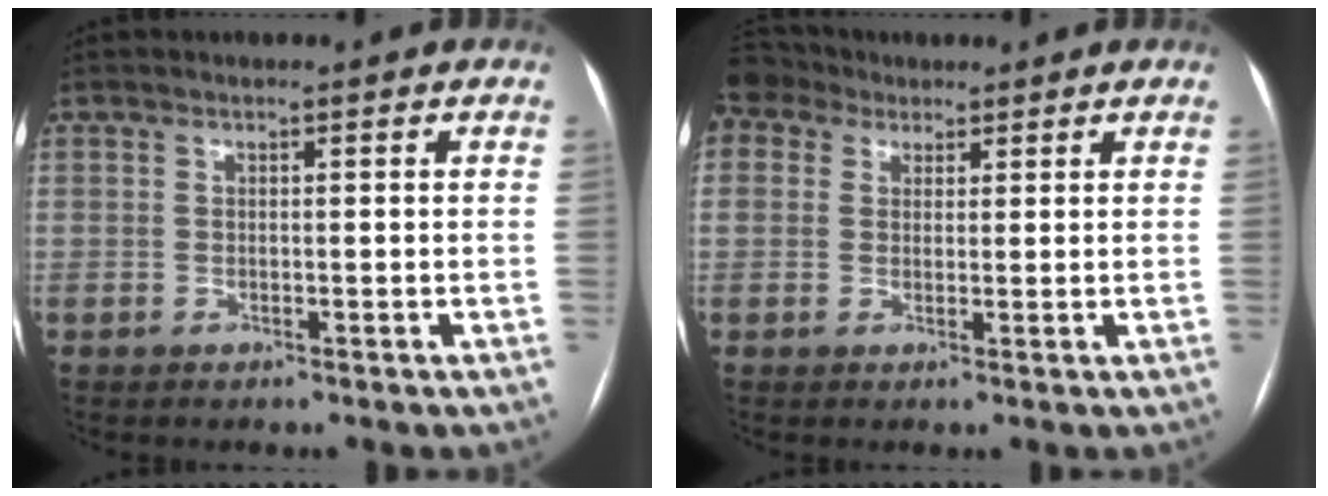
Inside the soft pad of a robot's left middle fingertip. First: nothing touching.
{"total": 4.2, "force": [3.3, 2.5, 0.3], "torque": [-0.020, 0.026, 0.071]}